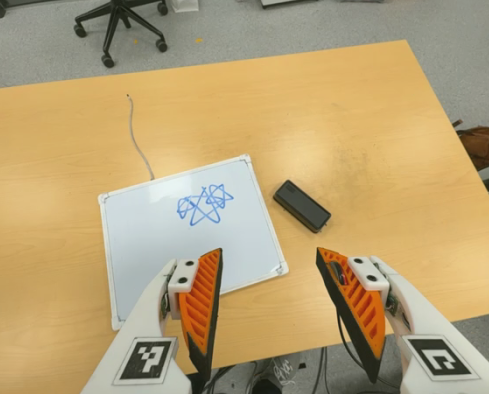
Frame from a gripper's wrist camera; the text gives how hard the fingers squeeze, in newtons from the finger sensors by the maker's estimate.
{"total": 0.0}